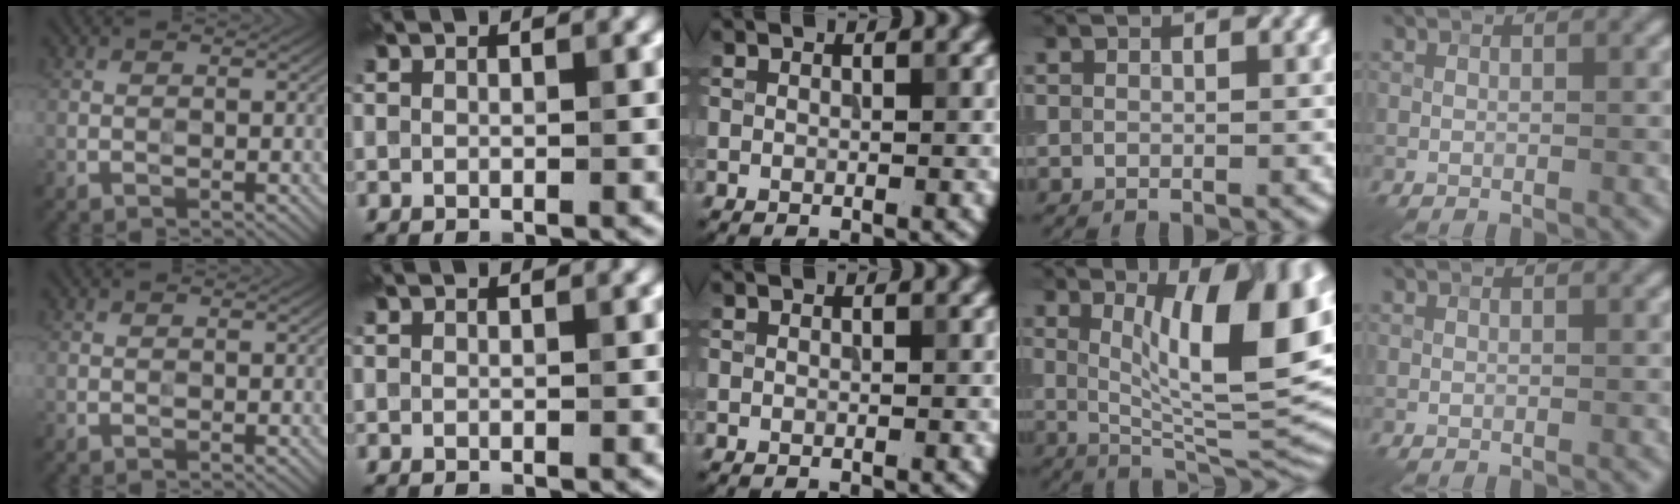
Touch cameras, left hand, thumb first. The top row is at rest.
{"ring": {"total": 11.7, "force": [2.5, 3.3, 11.0], "torque": [-0.149, 0.000, 0.049]}}